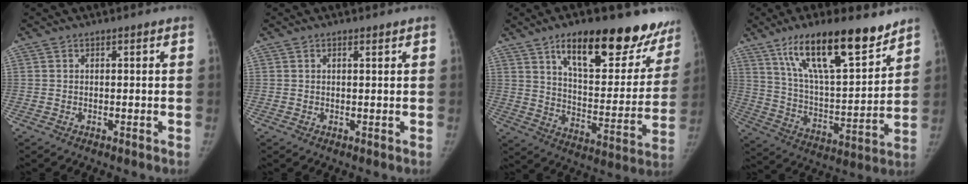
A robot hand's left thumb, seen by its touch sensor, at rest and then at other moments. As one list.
[{"total": 0.8, "force": [0.5, 0.1, 0.6], "torque": [-0.009, -0.001, 0.009]}, {"total": 25.6, "force": [16.8, 10.3, 16.3], "torque": [-0.171, -0.067, 0.247]}, {"total": 21.1, "force": [14.2, 6.1, 14.5], "torque": [-0.214, -0.065, 0.247]}]